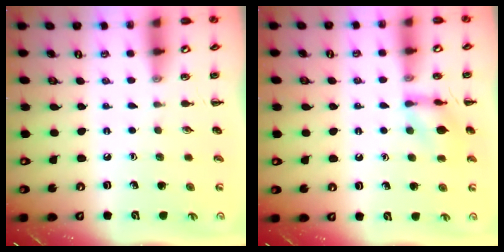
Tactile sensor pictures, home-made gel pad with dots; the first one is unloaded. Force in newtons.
{"total": 9.7, "press": 9.7, "slide": 0.8}